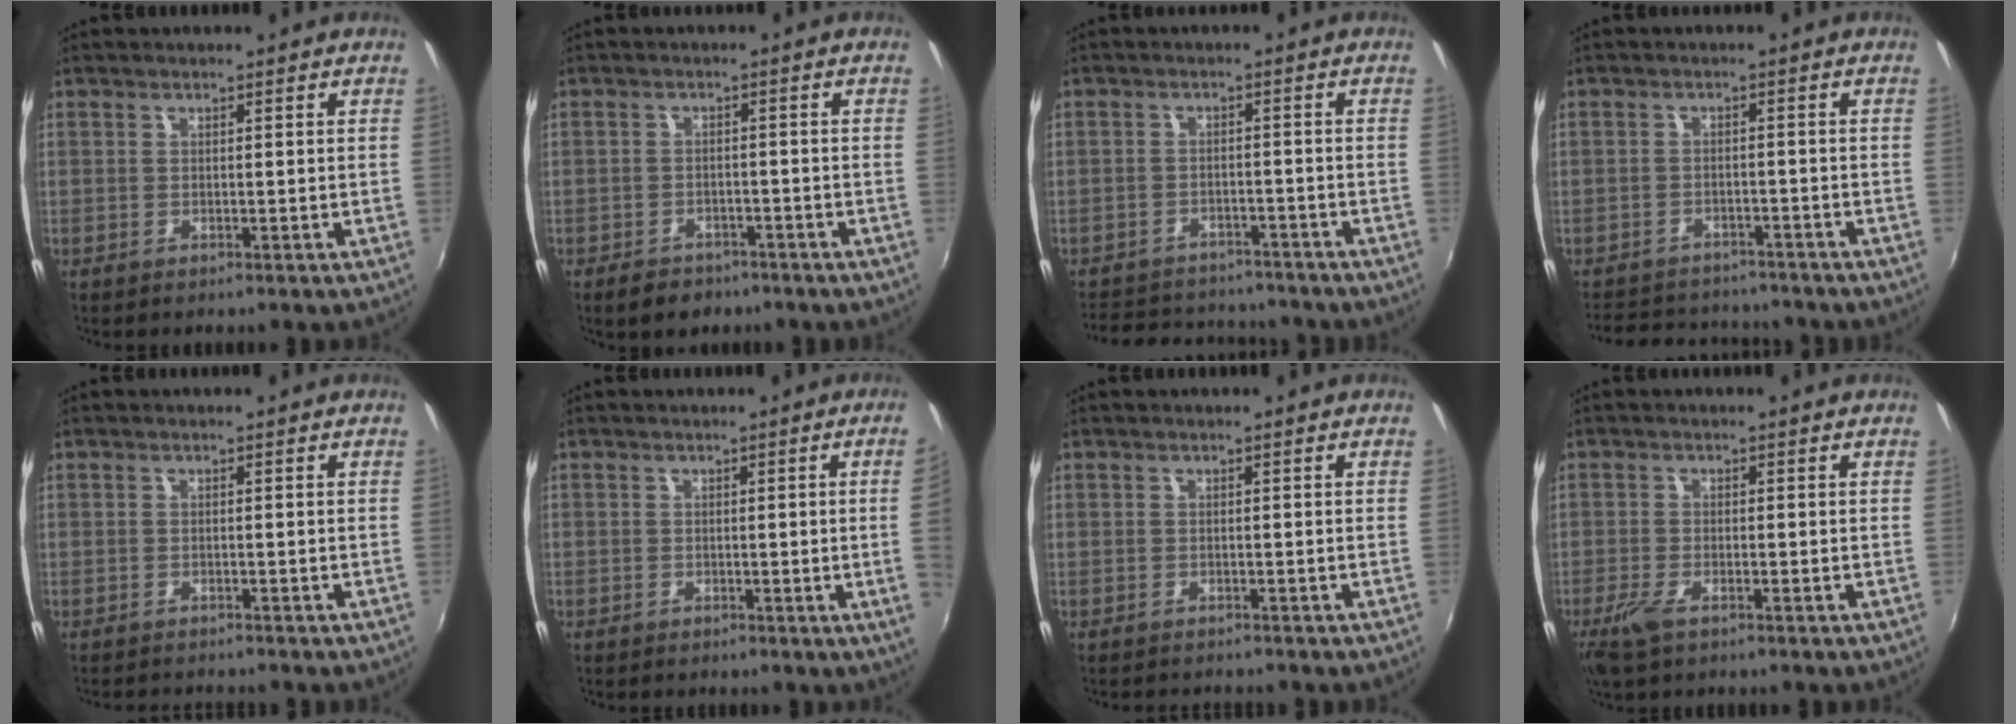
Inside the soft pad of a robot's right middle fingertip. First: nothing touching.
{"total": 5.0, "force": [-3.6, 3.0, 1.7], "torque": [-0.048, -0.002, -0.051]}
{"total": 12.0, "force": [-10.4, 5.1, 3.2], "torque": [-0.086, 0.029, -0.143]}
{"total": 10.2, "force": [-8.9, 4.3, 2.5], "torque": [-0.069, 0.024, -0.127]}
{"total": 2.8, "force": [-2.7, 0.4, 0.6], "torque": [-0.022, -0.013, -0.045]}
{"total": 3.2, "force": [-0.1, -1.7, 2.8], "torque": [-0.049, -0.011, 0.005]}
{"total": 2.1, "force": [-2.0, 0.5, 0.4], "torque": [-0.015, -0.012, -0.033]}
{"total": 4.0, "force": [-2.6, 1.3, 2.7], "torque": [-0.070, -0.009, -0.052]}